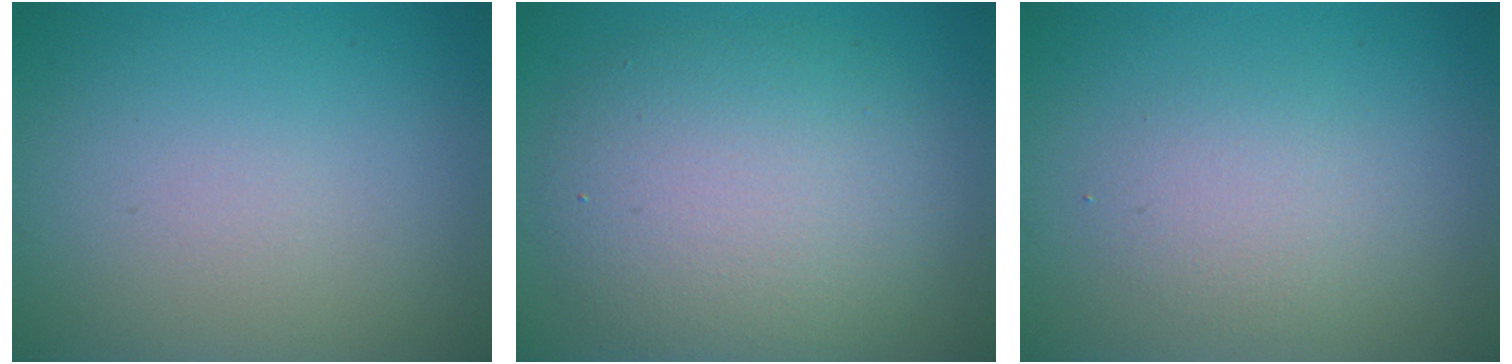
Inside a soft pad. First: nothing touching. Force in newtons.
{"total": 7.3, "press": 7.3, "slide": 0.4}
{"total": 2.2, "press": 2.2, "slide": 0.2}